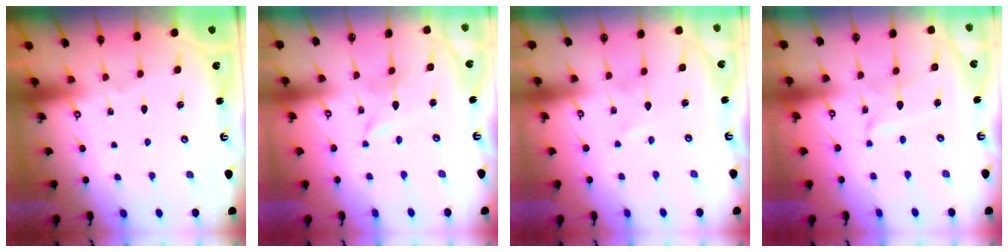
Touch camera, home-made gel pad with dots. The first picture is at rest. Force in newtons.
{"total": 2.5, "press": 2.5, "slide": 0.3}
{"total": 0.9, "press": 0.9, "slide": 0.2}
{"total": 2.8, "press": 2.8, "slide": 0.3}